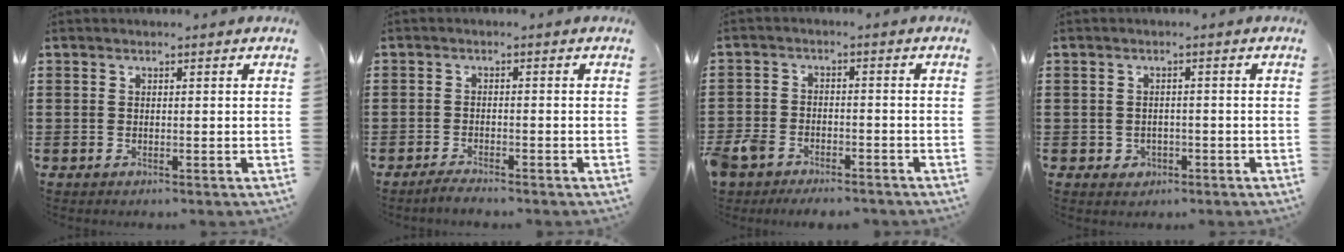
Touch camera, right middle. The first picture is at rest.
{"total": 1.8, "force": [-1.7, 0.0, 0.5], "torque": [-0.011, 0.001, -0.034]}
{"total": 4.4, "force": [-3.9, 1.8, 1.1], "torque": [-0.048, -0.002, -0.086]}
{"total": 1.4, "force": [-0.6, 1.2, 0.4], "torque": [-0.013, 0.002, -0.016]}